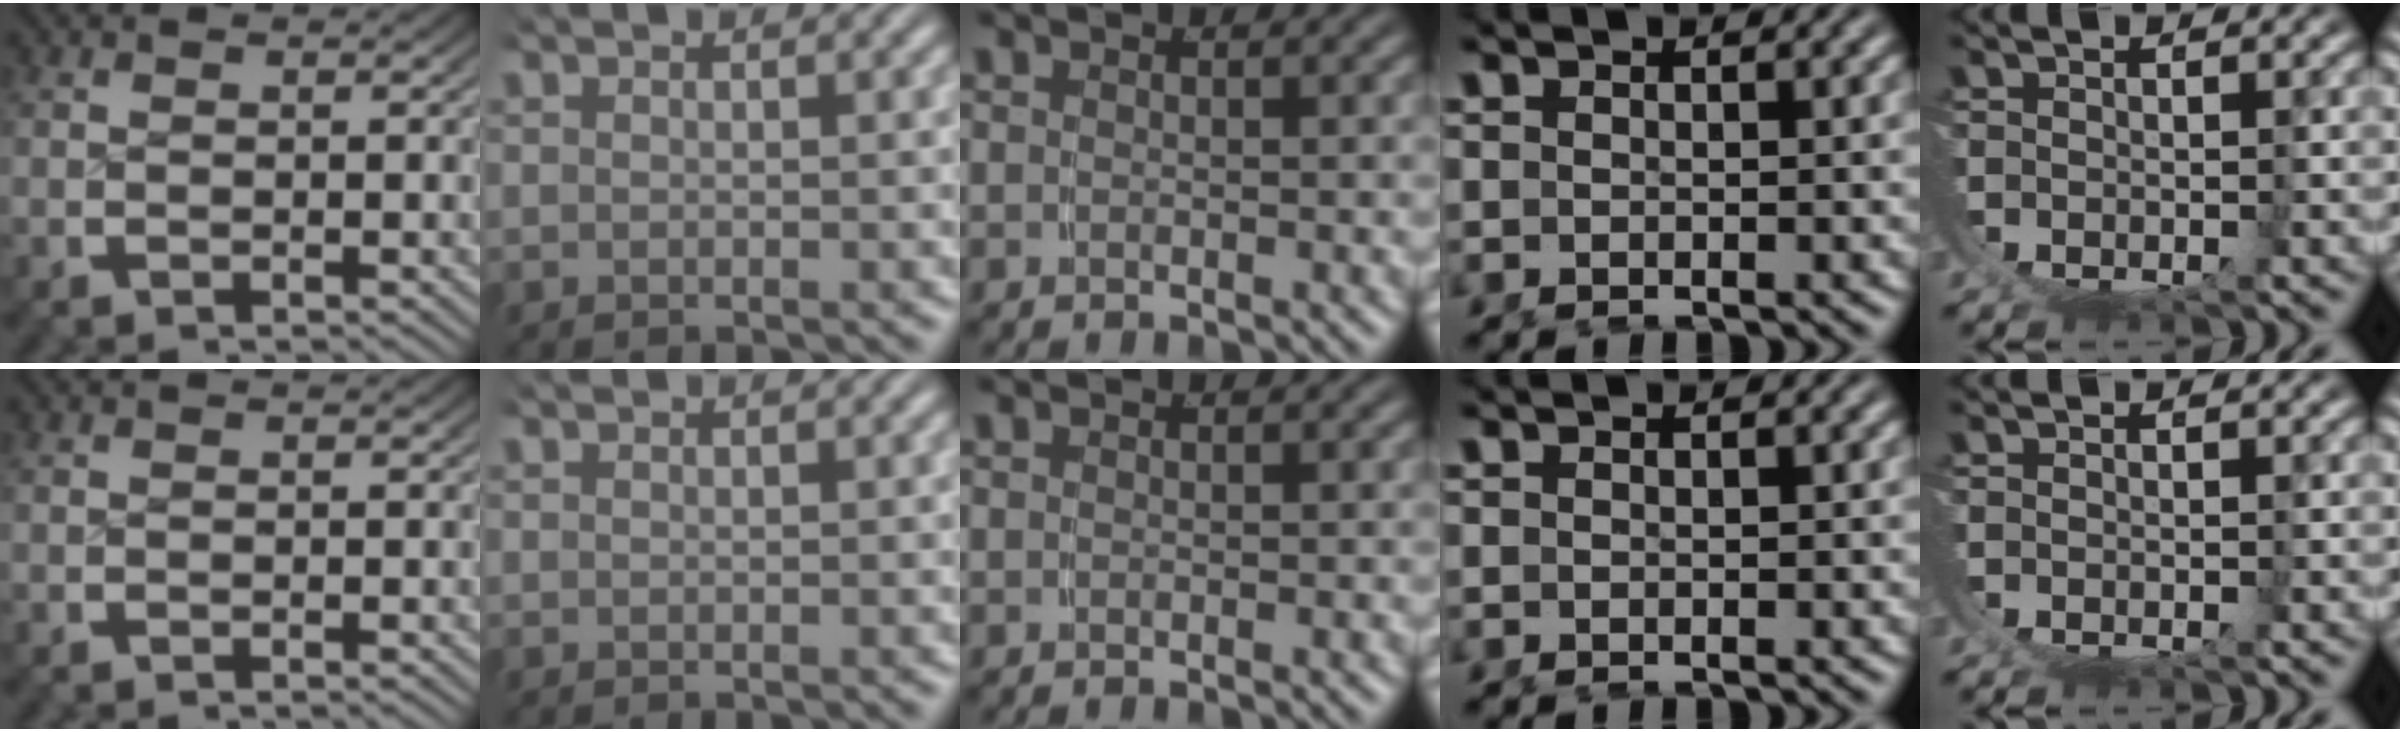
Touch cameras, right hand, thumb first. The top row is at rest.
{}